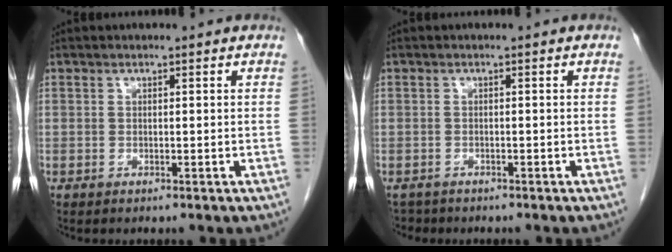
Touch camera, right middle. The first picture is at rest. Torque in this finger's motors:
{"motor_torque": [-0.35, -0.35, -0.08, -0.03]}